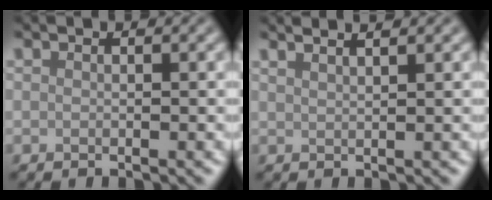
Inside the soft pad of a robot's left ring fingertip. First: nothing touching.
{"total": 3.9, "force": [2.9, 1.5, 2.2], "torque": [-0.004, 0.025, 0.002]}